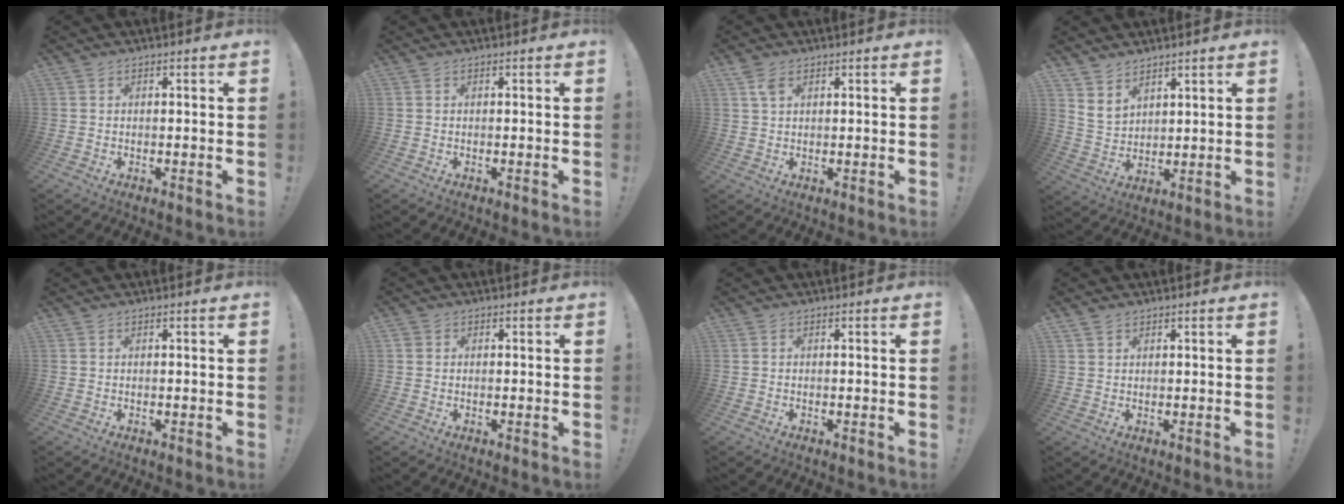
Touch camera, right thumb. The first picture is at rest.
{"total": 0.0}
{"total": 3.8, "force": [2.0, 1.9, 2.5], "torque": [-0.046, -0.003, 0.037]}
{"total": 6.3, "force": [4.9, 3.8, 1.4], "torque": [-0.028, -0.037, 0.096]}
{"total": 0.0}
{"total": 1.1, "force": [0.4, 1.0, 0.2], "torque": [-0.003, 0.002, 0.007]}
{"total": 0.0}
{"total": 1.6, "force": [1.3, 0.9, 0.4], "torque": [-0.005, -0.004, 0.024]}